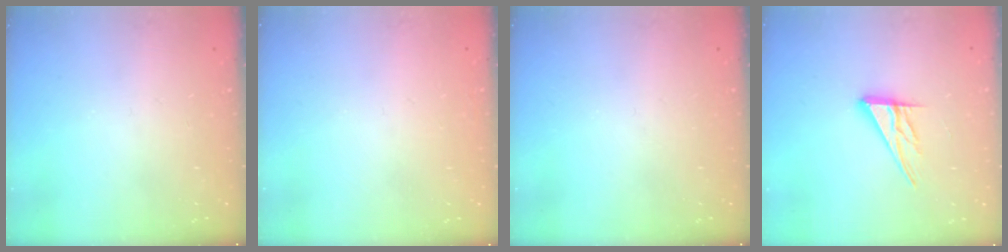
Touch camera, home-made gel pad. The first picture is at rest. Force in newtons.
{"total": 1.6, "press": 1.6, "slide": 0.1}
{"total": 0.0}
{"total": 11.6, "press": 11.5, "slide": 1.0}